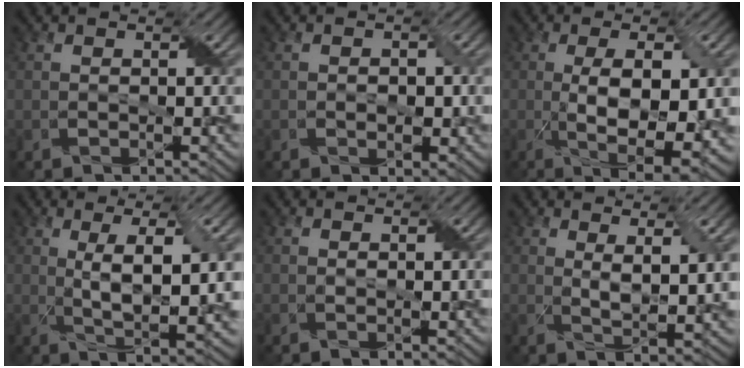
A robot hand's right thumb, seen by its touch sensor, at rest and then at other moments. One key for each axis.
{"total": 2.4, "fx": -0.4, "fy": 1.6, "fz": 1.8, "tx": -0.026, "ty": -0.006, "tz": -0.004}
{"total": 10.6, "fx": -1.6, "fy": 3.8, "fz": 9.7, "tx": -0.162, "ty": -0.006, "tz": -0.016}
{"total": 9.4, "fx": 0.9, "fy": 2.4, "fz": 9.1, "tx": -0.154, "ty": 0.003, "tz": 0.020}
{"total": 0.8, "fx": 0.2, "fy": 0.3, "fz": 0.7, "tx": -0.015, "ty": 0.001, "tz": 0.004}
{"total": 4.9, "fx": 1.7, "fy": 1.1, "fz": 4.4, "tx": -0.087, "ty": -0.006, "tz": 0.034}